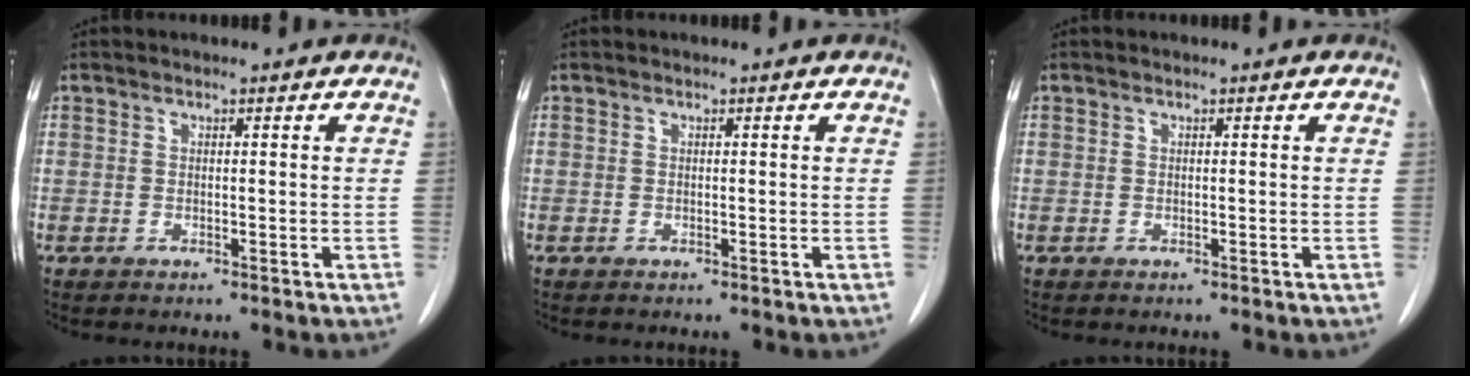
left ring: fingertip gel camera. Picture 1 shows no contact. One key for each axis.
{"total": 0.0}
{"total": 0.0}